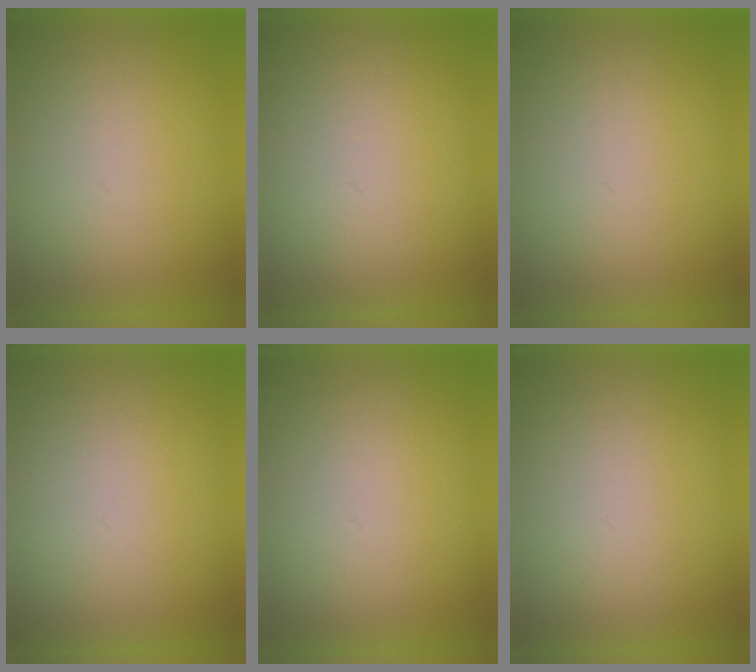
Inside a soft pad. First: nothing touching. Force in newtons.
{"total": 1.3}
{"total": 0.0}
{"total": 2.0}
{"total": 1.0}
{"total": 1.4}